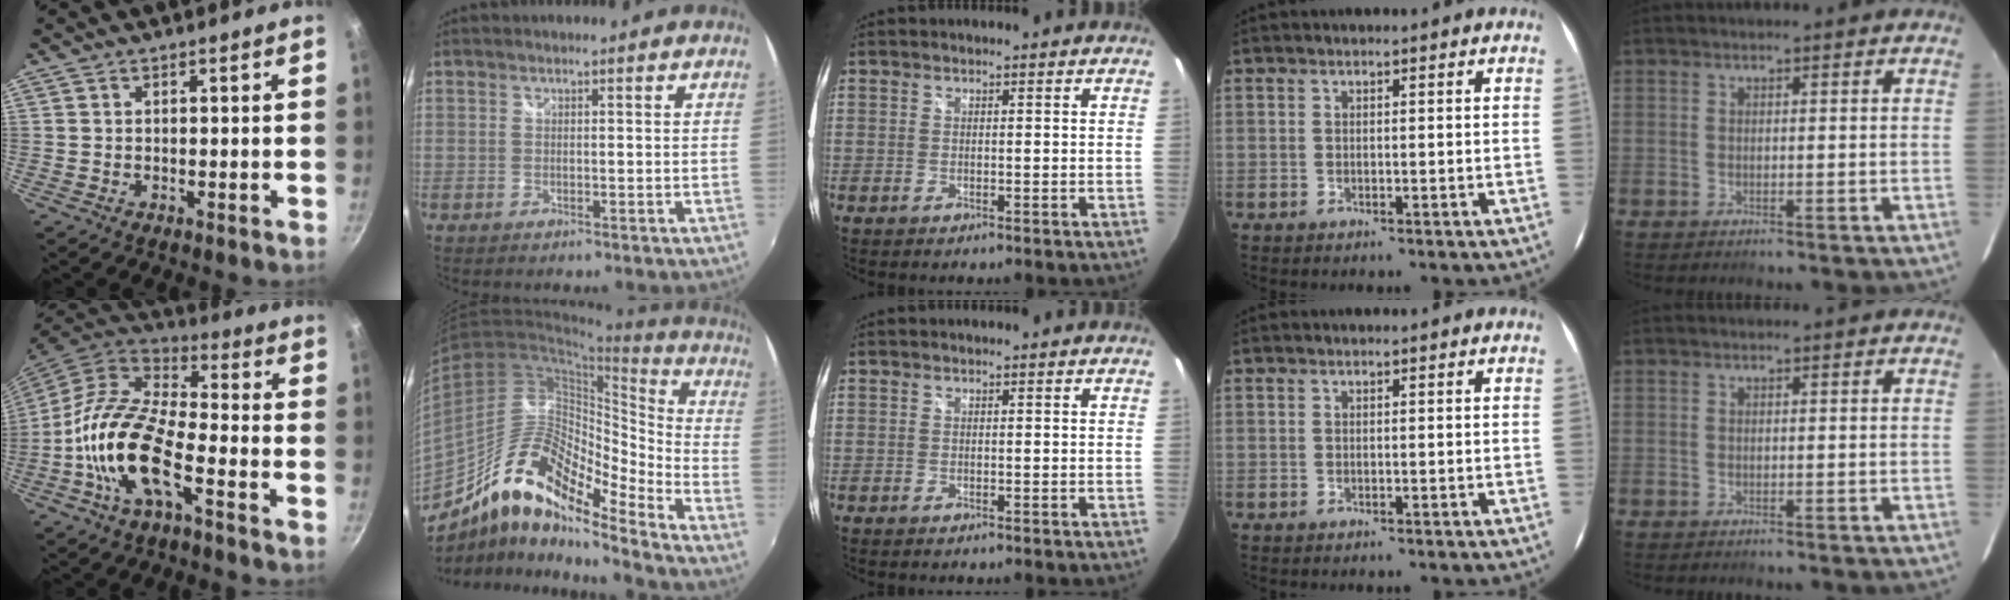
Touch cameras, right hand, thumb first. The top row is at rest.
{"thumb": {"total": 16.9, "force": [-6.0, 6.9, 14.2], "torque": [-0.270, 0.039, -0.130]}, "index": {"total": 17.0, "force": [-11.9, 4.3, 11.3], "torque": [-0.203, 0.003, -0.237]}}